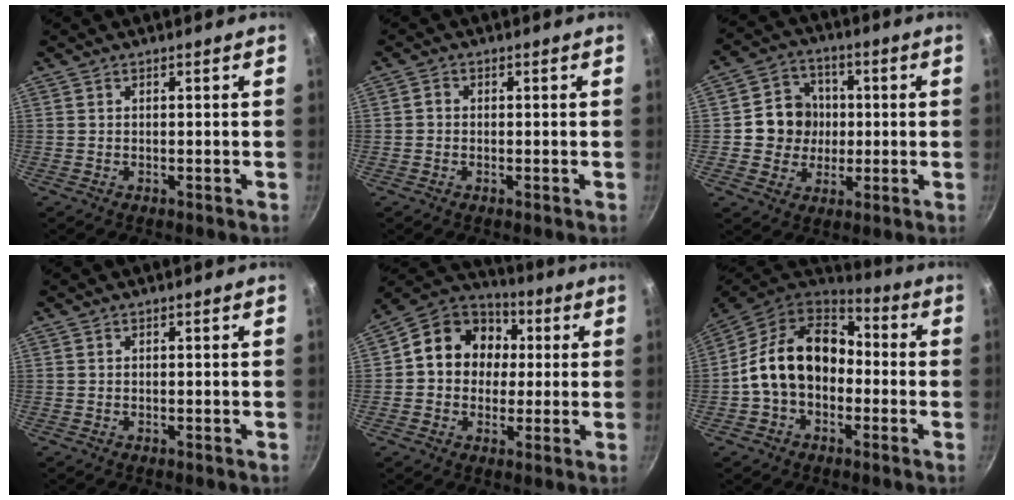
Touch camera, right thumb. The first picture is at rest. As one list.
[{"total": 1.3, "force": [-0.3, 1.1, 0.6], "torque": [-0.007, 0.006, -0.007]}, {"total": 9.8, "force": [0.3, 9.1, 3.6], "torque": [-0.019, 0.013, -0.003]}, {"total": 0.0}, {"total": 14.5, "force": [1.8, 12.2, 7.6], "torque": [-0.082, 0.026, 0.010]}, {"total": 16.7, "force": [-1.0, 12.4, 11.3], "torque": [-0.165, 0.049, -0.033]}]